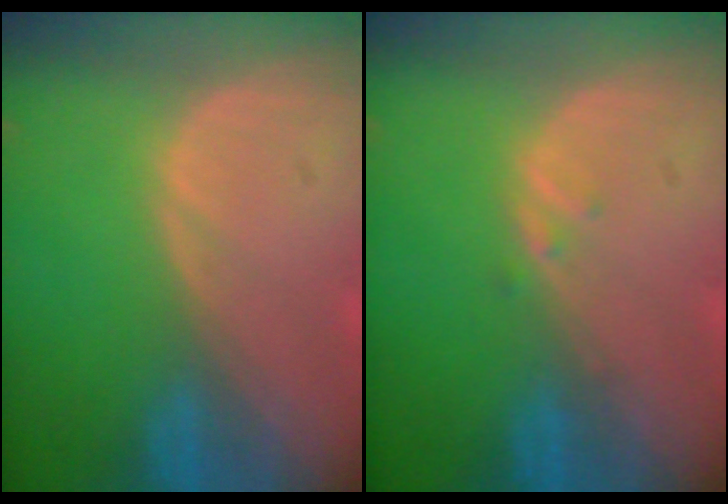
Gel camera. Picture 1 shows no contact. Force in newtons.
{"total": 0.8, "press": 0.8, "slide": 0.1}